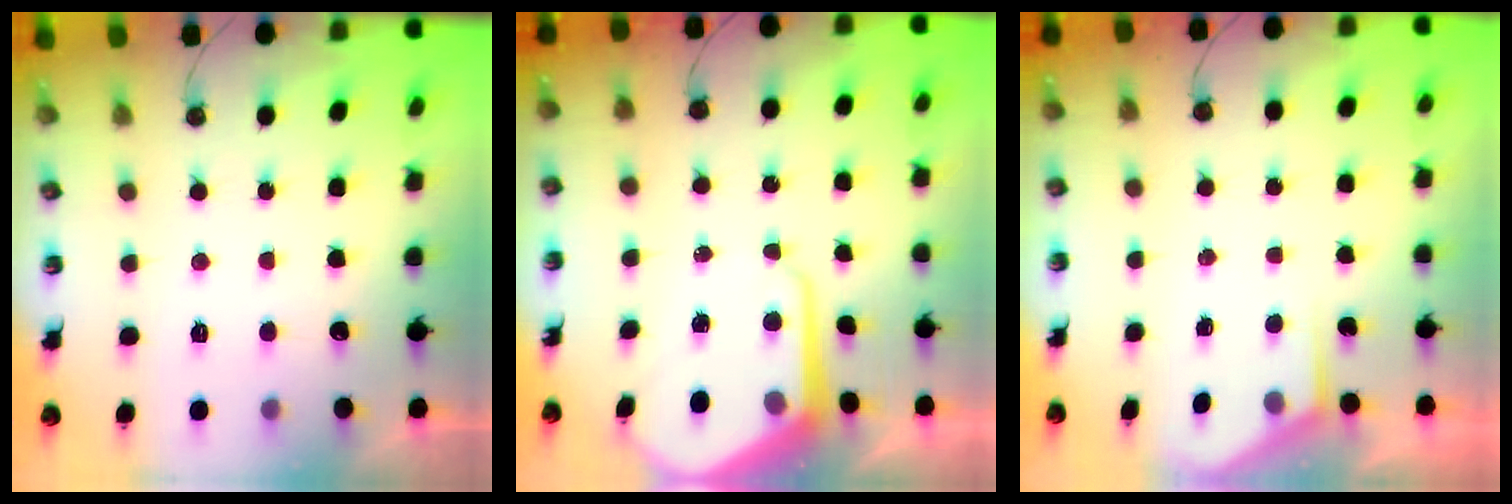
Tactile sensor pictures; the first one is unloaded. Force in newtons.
{"total": 9.3, "press": 9.3, "slide": 0.8}
{"total": 2.1, "press": 2.1, "slide": 0.2}